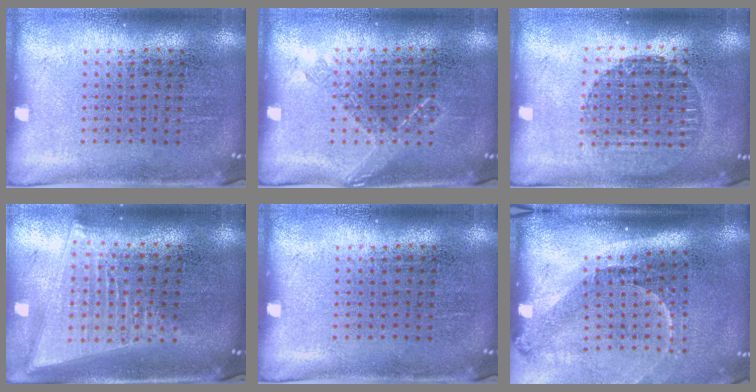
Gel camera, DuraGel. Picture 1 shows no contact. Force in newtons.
{"total": 0.8, "press": 0.8, "slide": 0.3}
{"total": 1.6, "press": 1.5, "slide": 0.7}
{"total": 2.1, "press": 1.8, "slide": 1.1}
{"total": 0.0}
{"total": 2.2, "press": 1.5, "slide": 1.6}